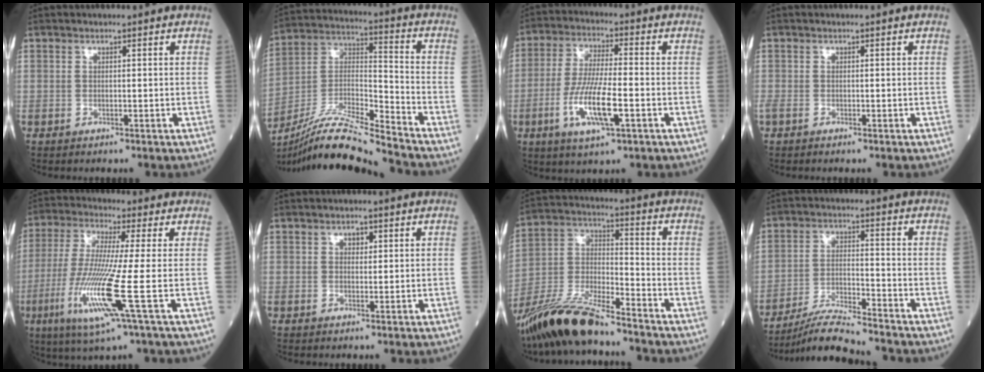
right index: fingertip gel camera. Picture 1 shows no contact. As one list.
[{"total": 15.9, "force": [-14.5, -1.5, 6.4], "torque": [-0.127, 0.008, -0.269]}, {"total": 10.5, "force": [-3.4, 1.7, 9.8], "torque": [-0.193, -0.010, -0.064]}, {"total": 1.0, "force": [-0.7, 0.3, 0.6], "torque": [-0.016, -0.004, -0.013]}, {"total": 13.0, "force": [-3.7, -0.9, 12.4], "torque": [-0.266, -0.027, -0.078]}, {"total": 1.4, "force": [0.6, 0.9, 0.8], "torque": [-0.010, 0.000, 0.007]}, {"total": 15.7, "force": [-12.7, 2.4, 9.0], "torque": [-0.182, -0.021, -0.240]}, {"total": 8.7, "force": [-8.0, -0.7, 3.2], "torque": [-0.060, -0.016, -0.146]}]